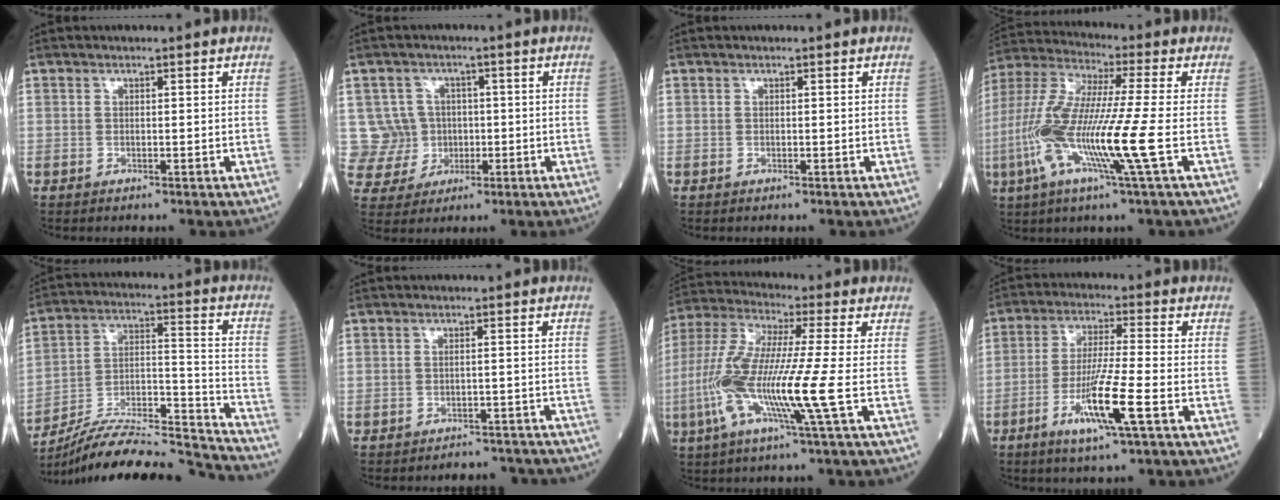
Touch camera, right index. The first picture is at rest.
{"total": 6.7, "force": [0.5, 6.7, 0.3], "torque": [-0.005, 0.017, 0.018]}
{"total": 0.0}
{"total": 15.9, "force": [-4.1, -0.4, 15.4], "torque": [-0.327, -0.018, -0.093]}
{"total": 24.0, "force": [-22.8, 0.6, 7.4], "torque": [-0.118, 0.010, -0.360]}
{"total": 7.0, "force": [-6.7, 2.0, 0.4], "torque": [0.005, 0.009, -0.068]}
{"total": 14.4, "force": [-3.6, -0.6, 14.0], "torque": [-0.298, -0.015, -0.083]}
{"total": 10.0, "force": [-4.1, -0.3, 9.1], "torque": [-0.177, -0.015, -0.078]}